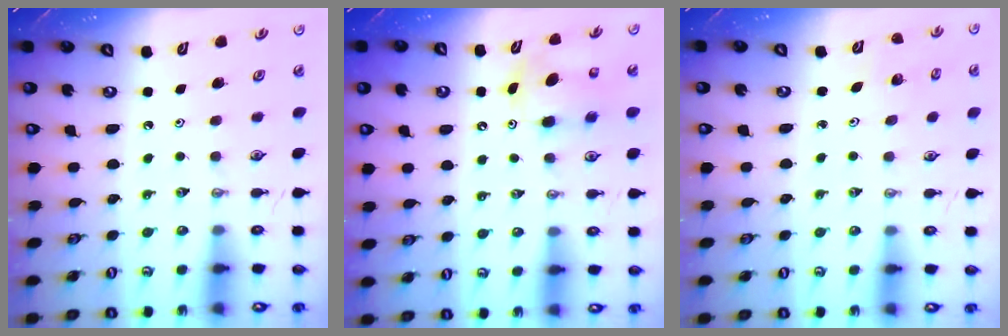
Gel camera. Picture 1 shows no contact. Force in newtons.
{"total": 9.6, "press": 9.6, "slide": 0.4}
{"total": 1.1, "press": 1.1, "slide": 0.1}